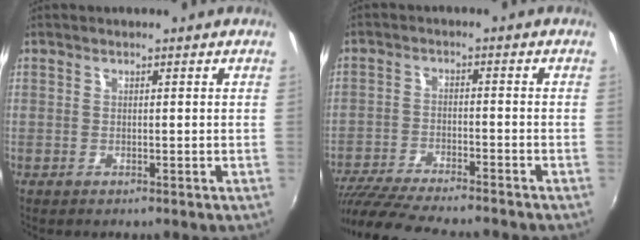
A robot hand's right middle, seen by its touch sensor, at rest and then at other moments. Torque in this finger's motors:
{"motor_torque": [1.02, -1.12, 0.39, 0.10]}